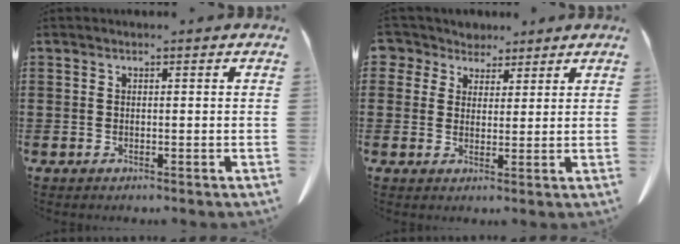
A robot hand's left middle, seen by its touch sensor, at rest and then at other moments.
{"total": 4.0, "force": [3.0, 2.6, 0.2], "torque": [-0.025, -0.001, 0.055]}